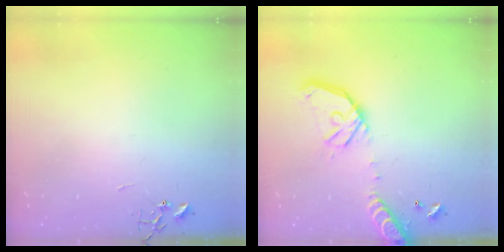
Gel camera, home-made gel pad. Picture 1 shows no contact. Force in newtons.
{"total": 15.4, "press": 15.1, "slide": 2.8}